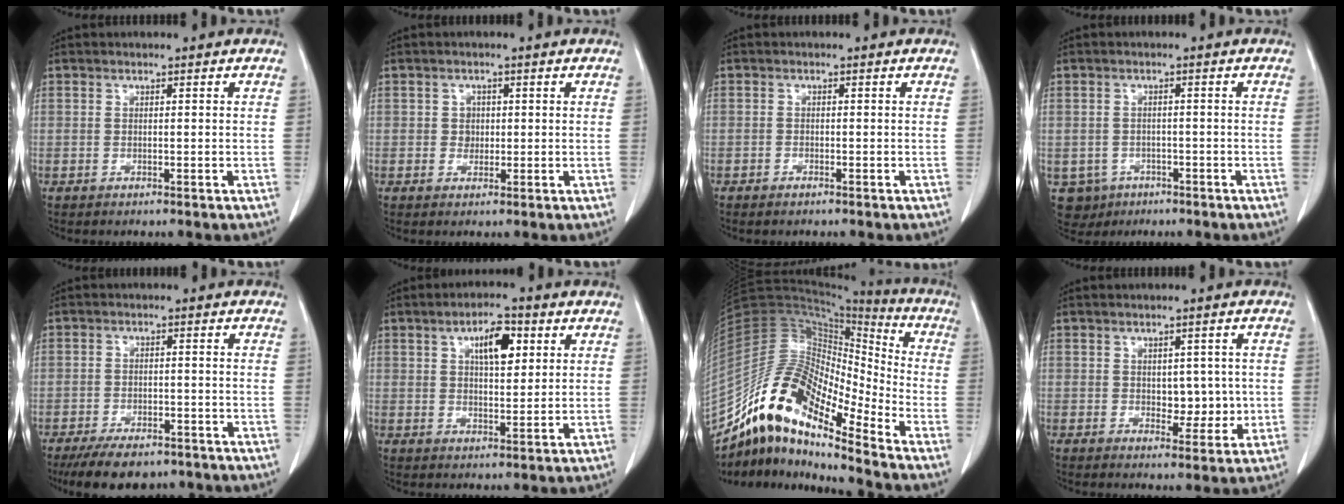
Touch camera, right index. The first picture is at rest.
{"total": 1.8, "force": [0.1, 1.7, 0.6], "torque": [-0.007, 0.003, 0.003]}
{"total": 1.0, "force": [-0.8, 0.3, 0.5], "torque": [-0.011, 0.000, -0.011]}
{"total": 5.1, "force": [-2.5, 4.4, 0.5], "torque": [-0.009, 0.008, -0.034]}
{"total": 9.5, "force": [-7.4, 3.9, 4.4], "torque": [-0.062, -0.002, -0.111]}
{"total": 6.6, "force": [2.6, 2.5, 5.6], "torque": [-0.092, 0.009, 0.043]}
{"total": 15.2, "force": [-11.6, 4.0, 8.9], "torque": [-0.161, 0.059, -0.209]}
{"total": 4.8, "force": [0.0, 2.9, 3.8], "torque": [-0.040, 0.003, 0.007]}